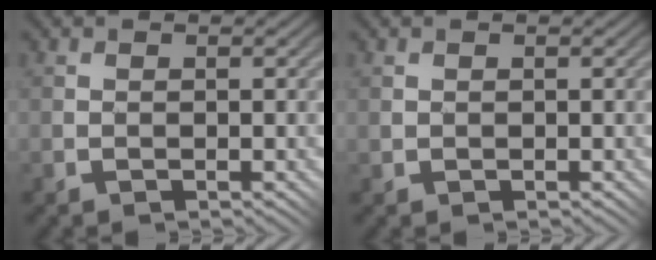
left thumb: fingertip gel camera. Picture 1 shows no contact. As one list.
[{"total": 0.5, "force": [0.2, 0.4, 0.1], "torque": [-0.005, -0.002, 0.006]}]